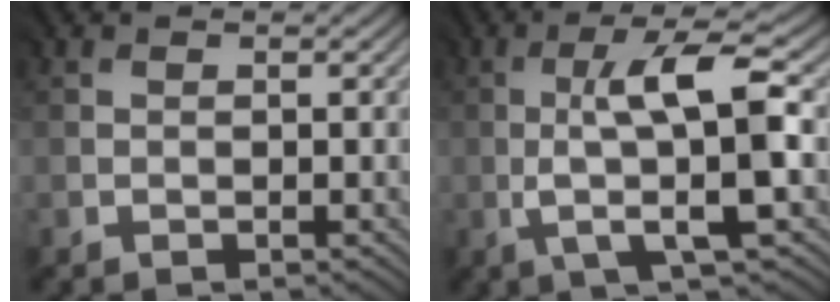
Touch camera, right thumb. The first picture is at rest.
{"total": 8.4, "force": [0.0, 1.2, 8.3], "torque": [-0.137, 0.017, -0.001]}